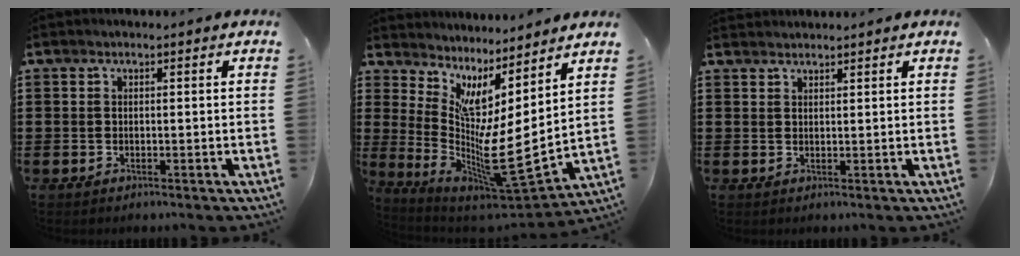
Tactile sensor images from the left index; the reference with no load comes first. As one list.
[{"total": 7.0, "force": [-0.6, 0.6, 7.0], "torque": [-0.139, -0.050, -0.019]}, {"total": 1.4, "force": [1.4, 0.1, 0.0], "torque": [-0.002, 0.001, 0.027]}]